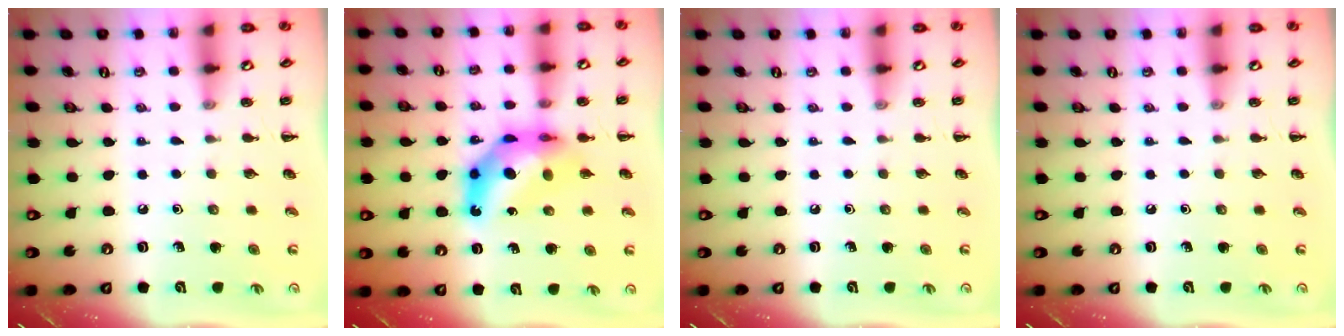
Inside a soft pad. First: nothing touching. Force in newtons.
{"total": 10.3, "press": 9.8, "slide": 3.2}
{"total": 0.0}
{"total": 0.0}